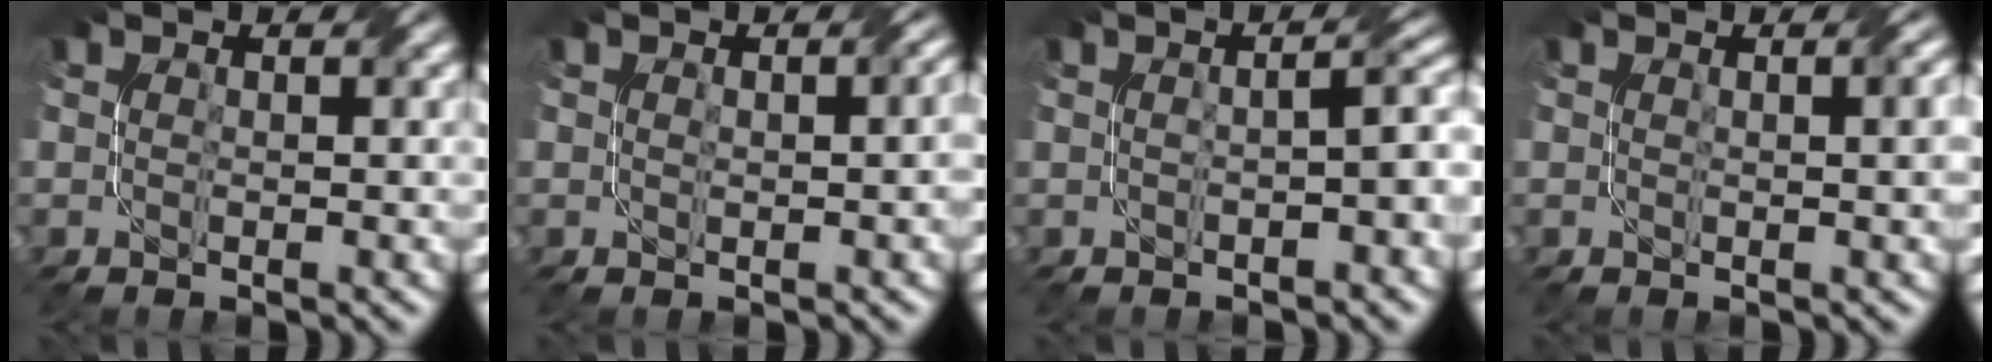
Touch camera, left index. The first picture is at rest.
{"total": 1.9, "force": [0.2, 0.7, 1.8], "torque": [-0.022, 0.003, 0.008]}
{"total": 3.7, "force": [-0.4, 1.0, 3.5], "torque": [-0.040, 0.015, -0.004]}
{"total": 2.8, "force": [0.6, 0.9, 2.6], "torque": [-0.022, 0.007, 0.006]}